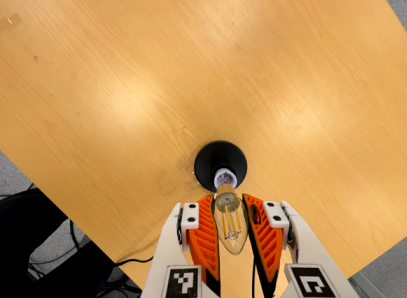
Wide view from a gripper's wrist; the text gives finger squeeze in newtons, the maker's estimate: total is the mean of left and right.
{"total": 21.7, "left": 23.4, "right": 20.0}